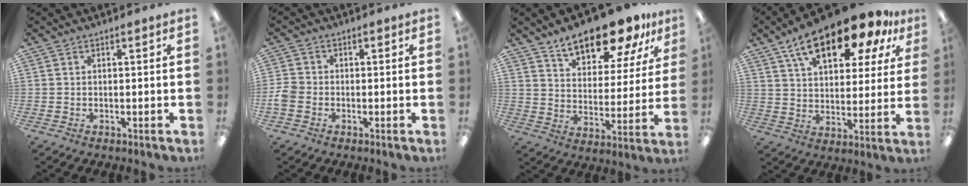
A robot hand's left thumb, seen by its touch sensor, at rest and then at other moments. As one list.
[{"total": 3.4, "force": [-1.5, 2.6, 1.5], "torque": [-0.021, 0.009, -0.024]}, {"total": 15.7, "force": [12.6, 5.7, 7.4], "torque": [-0.114, -0.075, 0.221]}, {"total": 18.7, "force": [13.0, 7.6, 11.0], "torque": [-0.189, -0.068, 0.221]}]